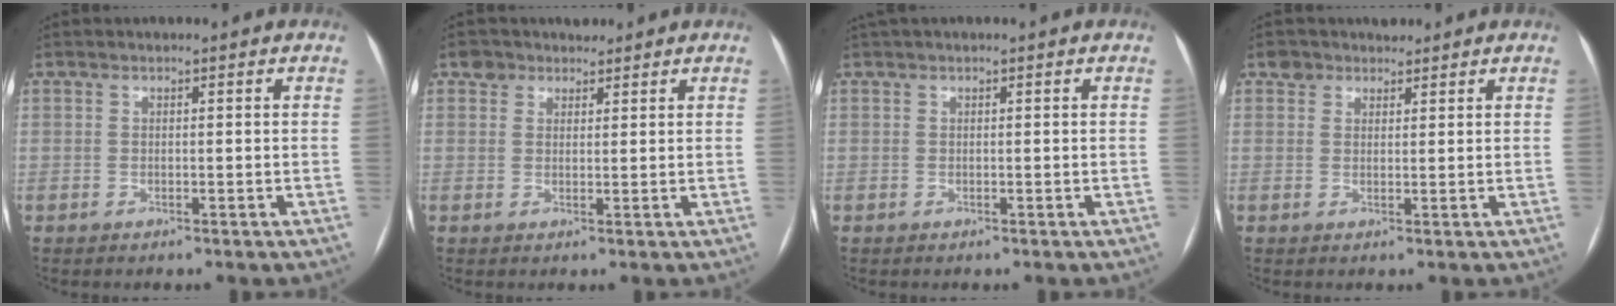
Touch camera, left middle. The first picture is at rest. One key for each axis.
{"total": 2.8, "fx": 2.0, "fy": 2.0, "fz": 0.0, "tx": 0.001, "ty": 0.013, "tz": 0.029}
{"total": 1.0, "fx": 0.8, "fy": -0.1, "fz": 0.6, "tx": -0.013, "ty": 0.023, "tz": 0.018}
{"total": 2.6, "fx": 1.9, "fy": 1.7, "fz": -0.1, "tx": 0.003, "ty": 0.011, "tz": 0.028}